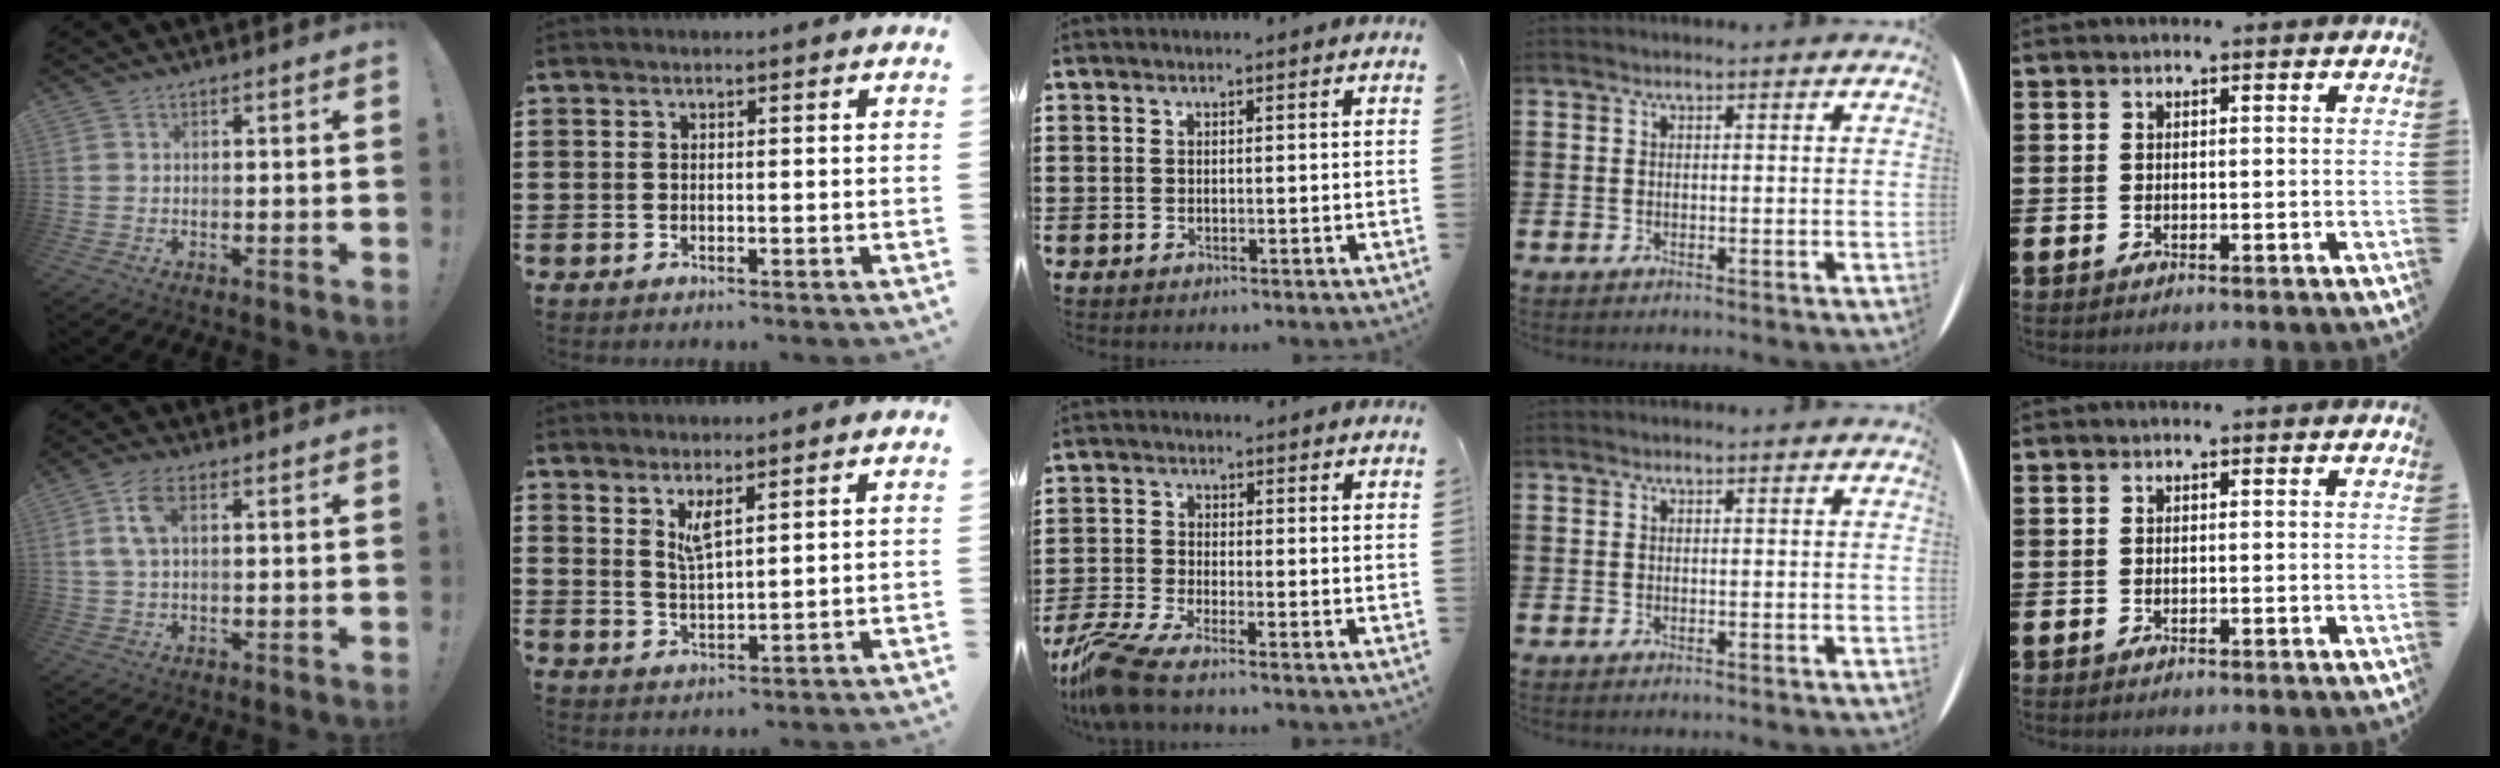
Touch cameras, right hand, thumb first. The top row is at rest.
{"thumb": {"total": 6.6, "force": [2.2, 2.9, 5.5], "torque": [-0.108, 0.006, 0.040]}, "index": {"total": 3.5, "force": [2.4, 0.8, 2.5], "torque": [-0.053, 0.002, 0.044]}, "middle": {"total": 6.2, "force": [-5.0, 0.8, 3.5], "torque": [-0.104, -0.020, -0.105]}}